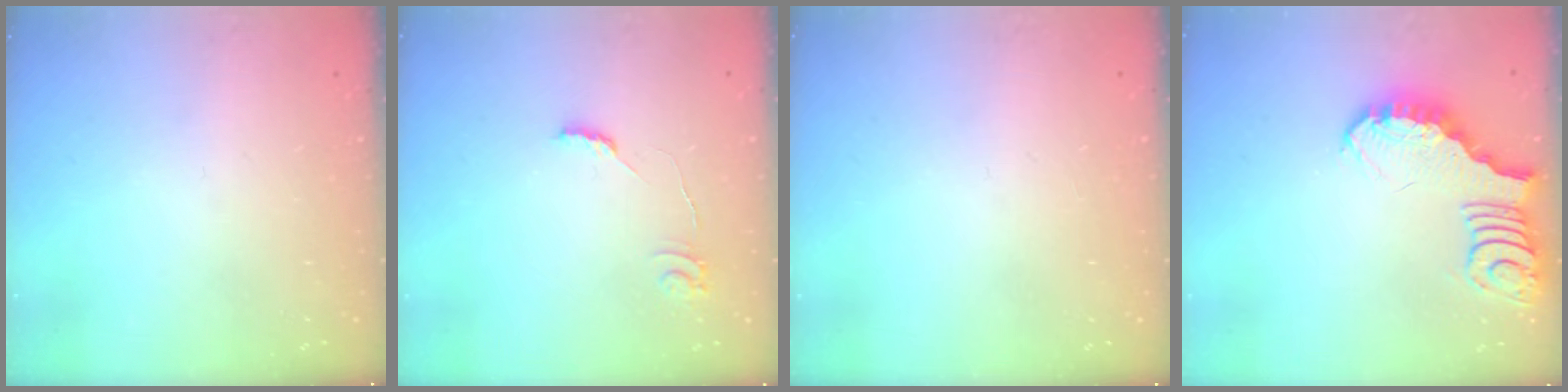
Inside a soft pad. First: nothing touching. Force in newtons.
{"total": 6.6, "press": 6.6, "slide": 0.5}
{"total": 0.0}
{"total": 3.5, "press": 3.5, "slide": 0.6}